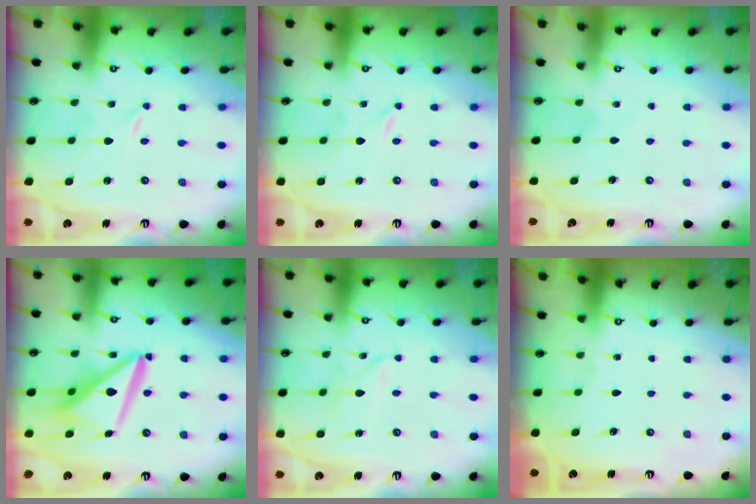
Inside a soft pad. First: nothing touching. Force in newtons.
{"total": 0.0}
{"total": 1.7, "press": 1.7, "slide": 0.2}
{"total": 13.7, "press": 13.6, "slide": 1.8}
{"total": 2.5, "press": 2.5, "slide": 0.1}
{"total": 0.0}